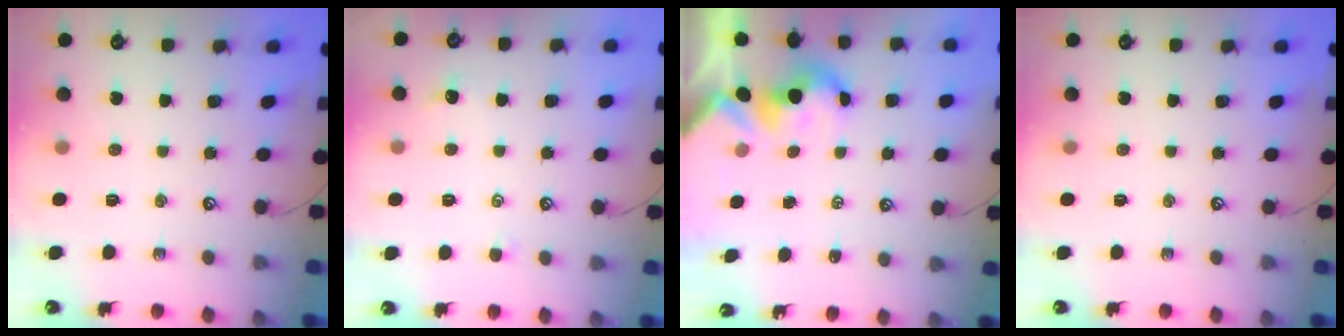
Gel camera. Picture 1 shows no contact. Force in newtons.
{"total": 1.6, "press": 1.6, "slide": 0.2}
{"total": 2.7, "press": 2.7, "slide": 0.6}
{"total": 0.0}